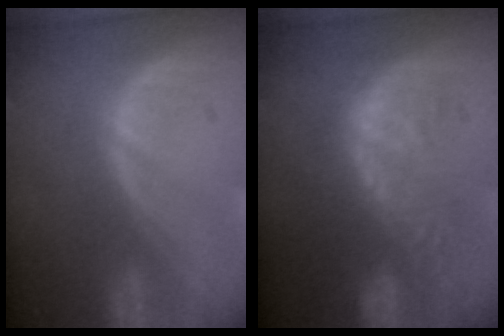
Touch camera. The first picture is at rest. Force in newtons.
{"total": 10.1, "press": 9.0, "slide": 4.5}